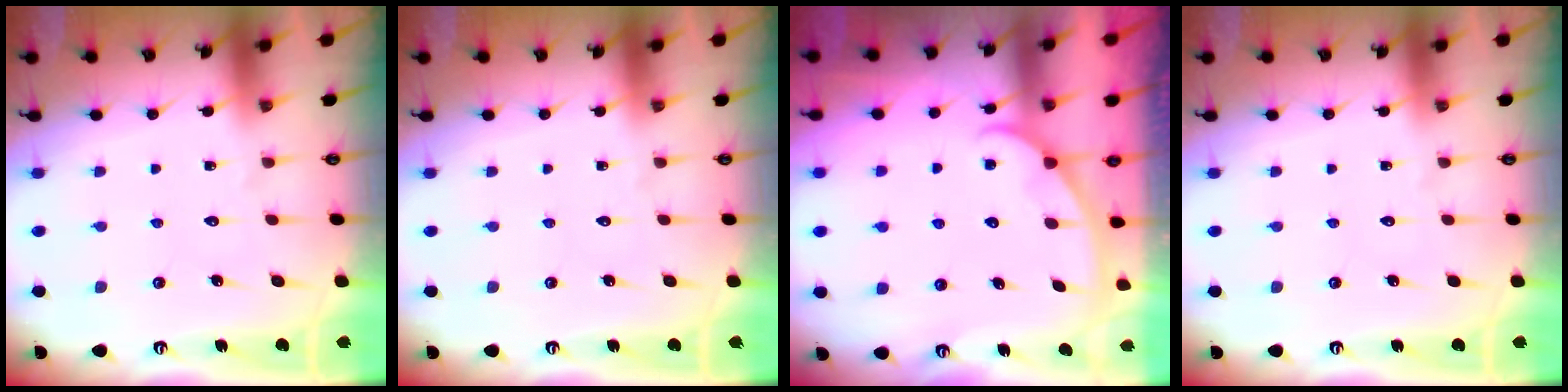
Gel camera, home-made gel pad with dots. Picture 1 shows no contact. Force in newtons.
{"total": 0.0}
{"total": 1.9, "press": 1.9, "slide": 0.2}
{"total": 0.0}